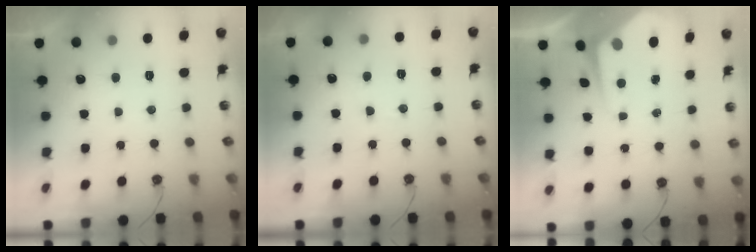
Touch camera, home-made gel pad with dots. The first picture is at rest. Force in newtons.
{"total": 3.2, "press": 3.2, "slide": 0.5}
{"total": 6.8, "press": 6.8, "slide": 0.5}